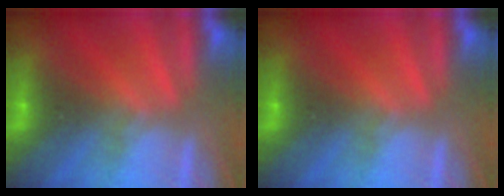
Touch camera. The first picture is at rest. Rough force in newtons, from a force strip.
{"total": 0.0}